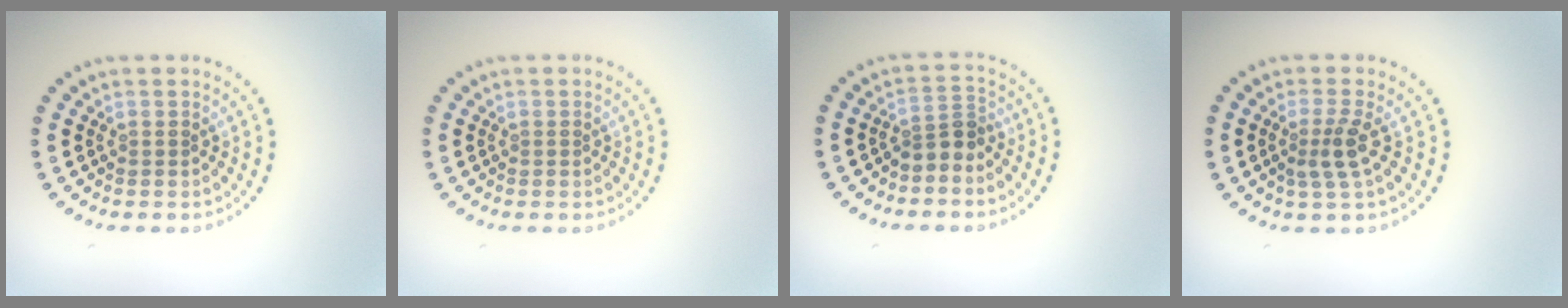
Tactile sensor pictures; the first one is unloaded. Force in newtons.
{"total": 0.0}
{"total": 2.4, "press": 1.8, "slide": 1.6}
{"total": 2.4, "press": 1.8, "slide": 1.6}